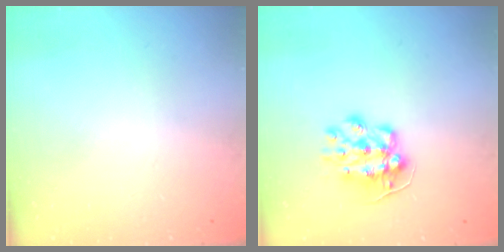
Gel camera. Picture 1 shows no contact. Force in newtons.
{"total": 10.5, "press": 10.5, "slide": 0.5}